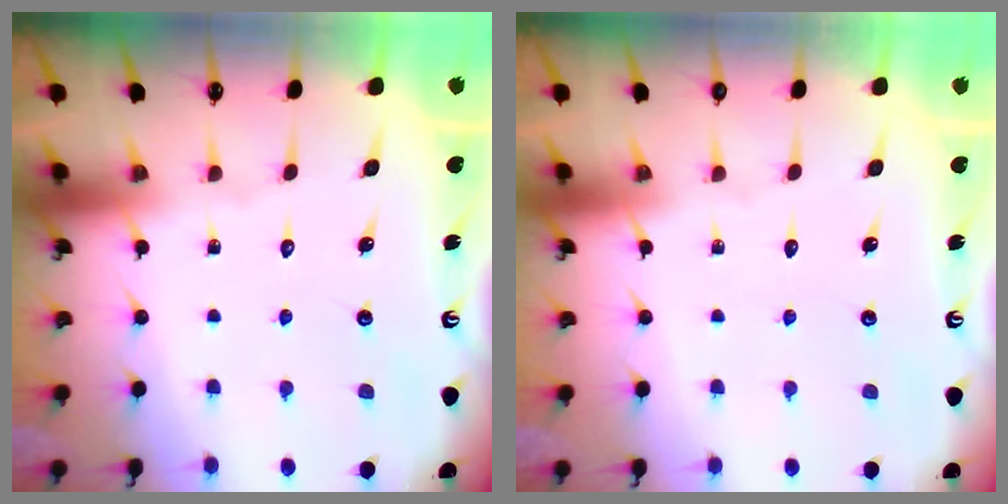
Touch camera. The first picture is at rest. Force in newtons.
{"total": 0.0}